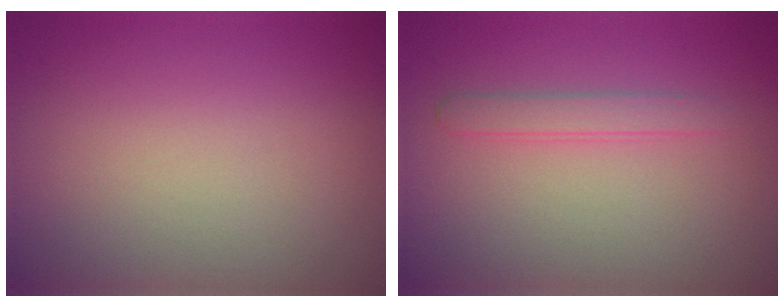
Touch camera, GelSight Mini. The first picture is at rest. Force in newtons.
{"total": 1.6, "press": 1.6, "slide": 0.1}